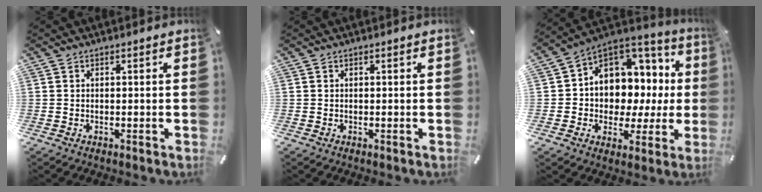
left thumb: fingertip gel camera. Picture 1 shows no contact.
{"total": 0.0}
{"total": 9.6, "force": [2.2, 8.5, 3.9], "torque": [-0.059, -0.042, 0.045]}